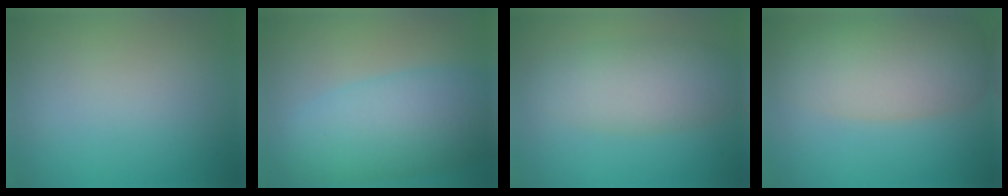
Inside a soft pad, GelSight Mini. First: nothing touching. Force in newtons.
{"total": 7.9, "press": 7.9, "slide": 0.1}
{"total": 5.1, "press": 5.1, "slide": 0.1}
{"total": 7.5, "press": 7.5, "slide": 0.3}